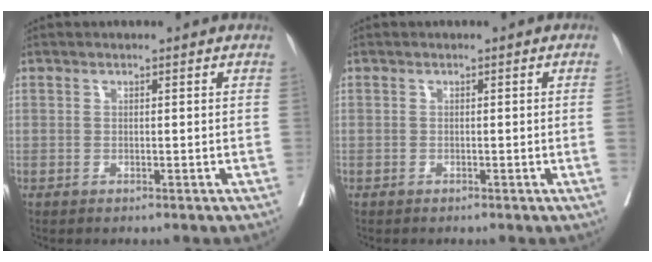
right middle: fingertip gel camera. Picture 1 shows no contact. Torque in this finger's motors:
{"motor_torque": [0.25, -0.46, -0.42, -0.21]}